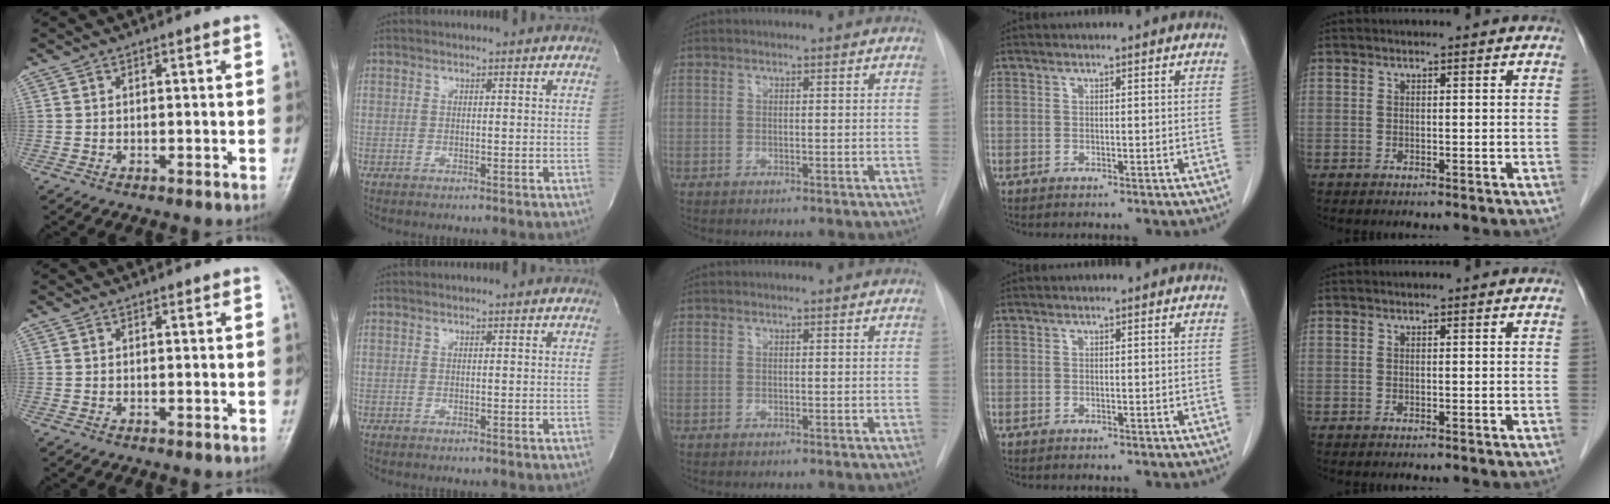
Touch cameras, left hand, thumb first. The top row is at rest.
{}